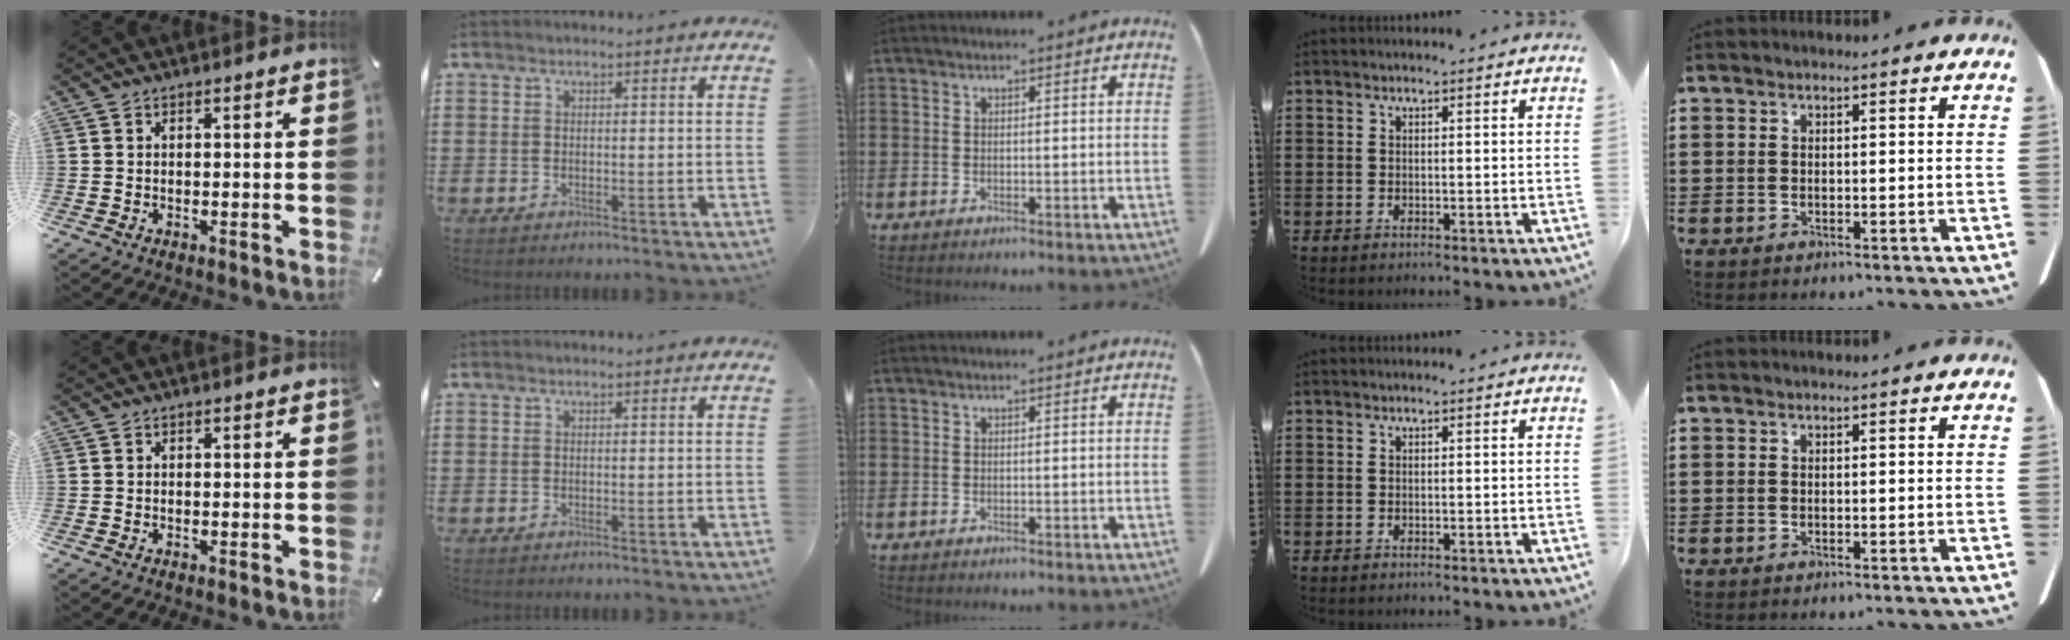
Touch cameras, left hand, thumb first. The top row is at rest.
{}